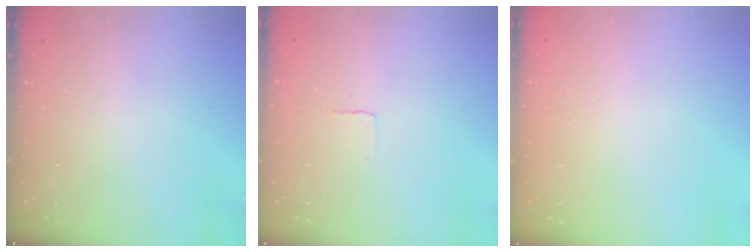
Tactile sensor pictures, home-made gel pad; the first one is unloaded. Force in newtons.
{"total": 2.4, "press": 2.4, "slide": 0.1}
{"total": 0.0}